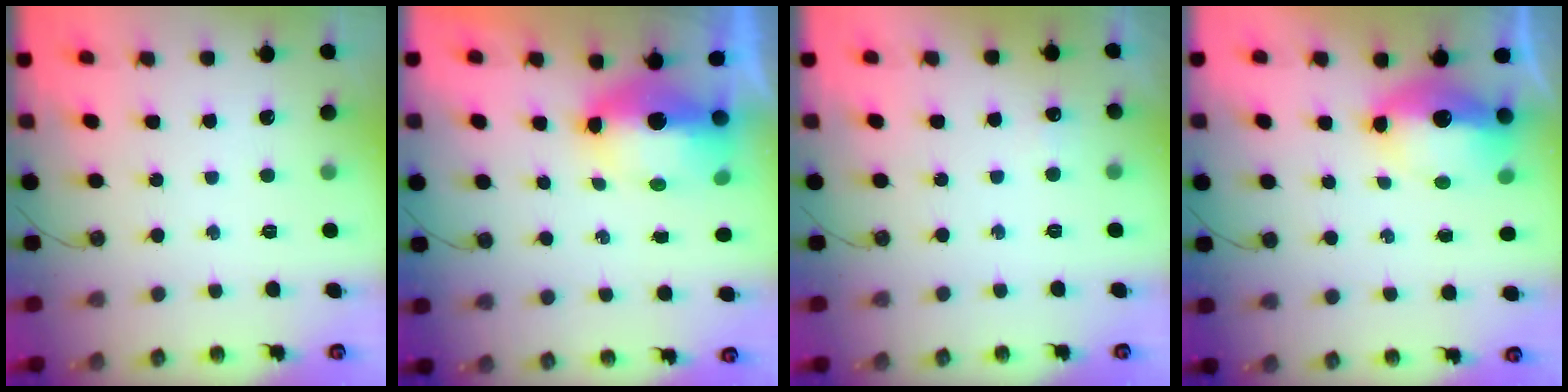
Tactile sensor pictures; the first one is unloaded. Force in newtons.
{"total": 13.2, "press": 10.2, "slide": 8.4}
{"total": 3.9, "press": 3.8, "slide": 0.9}
{"total": 12.1, "press": 12.0, "slide": 1.6}